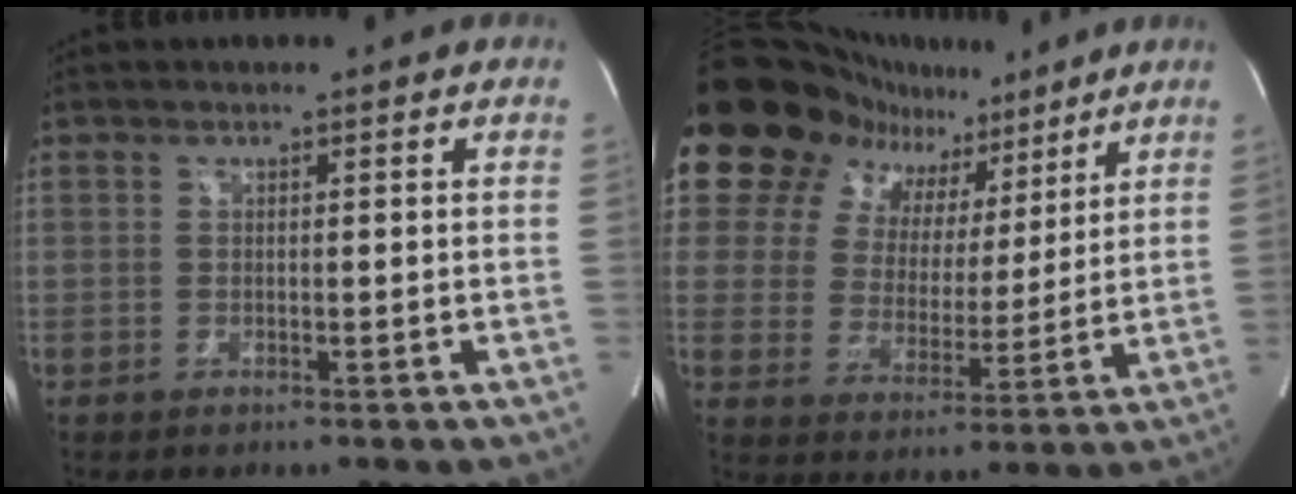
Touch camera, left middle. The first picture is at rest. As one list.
[{"total": 19.9, "force": [13.6, 12.7, 7.0], "torque": [-0.143, 0.062, 0.209]}]